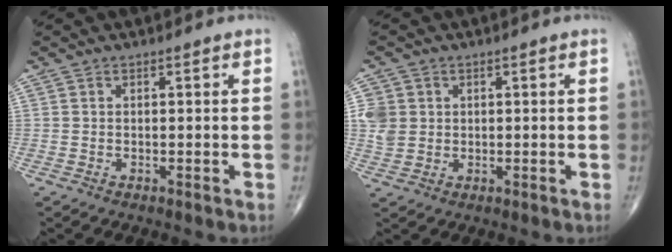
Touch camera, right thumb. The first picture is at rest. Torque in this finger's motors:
{"motor_torque": [-0.01, 0.01, 0.32, 0.26, 0.05]}